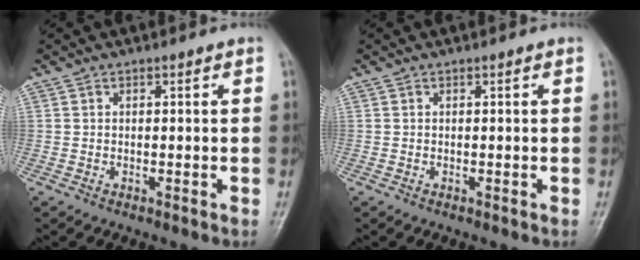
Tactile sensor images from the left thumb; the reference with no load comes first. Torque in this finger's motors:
{"motor_torque": [-0.09, 0.09, 0.00, 0.00, 0.00]}